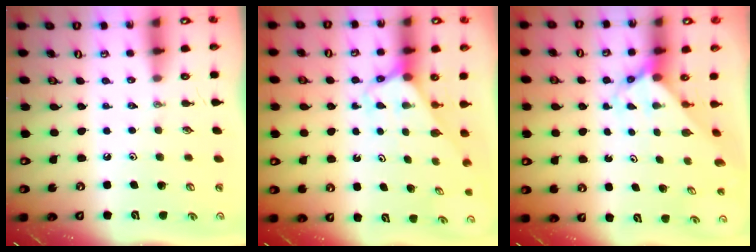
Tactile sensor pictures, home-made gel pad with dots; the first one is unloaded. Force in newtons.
{"total": 2.6, "press": 2.6, "slide": 0.1}
{"total": 3.3, "press": 3.3, "slide": 0.3}